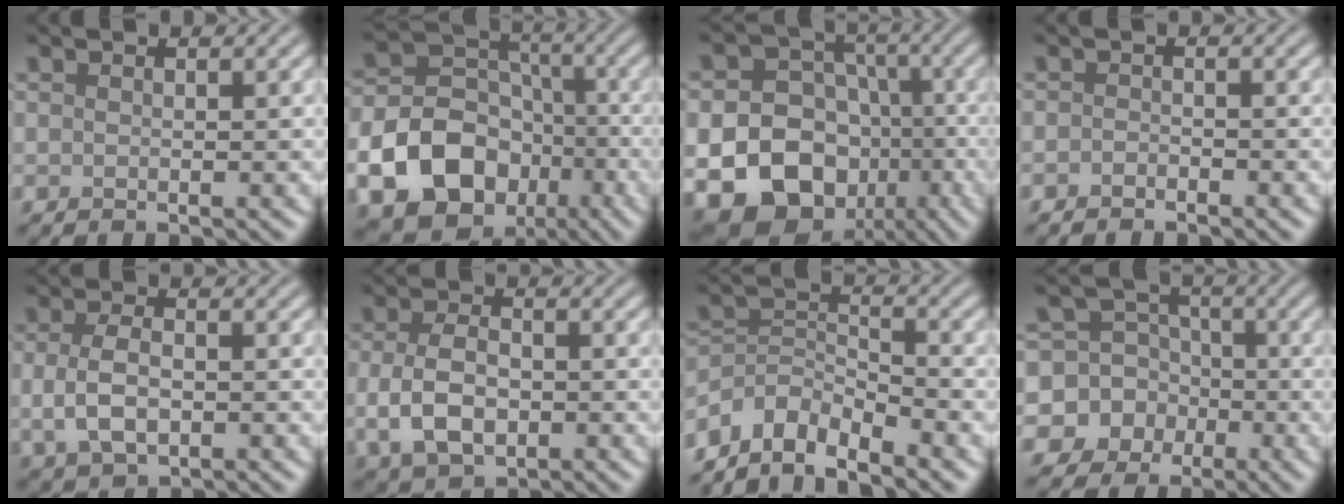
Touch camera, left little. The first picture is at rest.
{"total": 17.6, "force": [-8.0, 13.9, 7.2], "torque": [-0.139, -0.042, -0.152]}
{"total": 20.8, "force": [-7.9, 17.6, 7.7], "torque": [-0.150, -0.059, -0.147]}
{"total": 0.9, "force": [-0.9, 0.3, 0.2], "torque": [-0.001, 0.002, -0.019]}
{"total": 4.0, "force": [-0.6, 2.4, 3.1], "torque": [-0.069, -0.005, -0.011]}
{"total": 5.0, "force": [-1.0, 3.1, 3.7], "torque": [-0.079, -0.005, -0.022]}
{"total": 5.0, "force": [-4.4, 1.7, 1.8], "torque": [-0.026, 0.000, -0.090]}
{"total": 12.3, "force": [-3.8, 11.4, 2.4], "torque": [-0.085, -0.001, -0.082]}